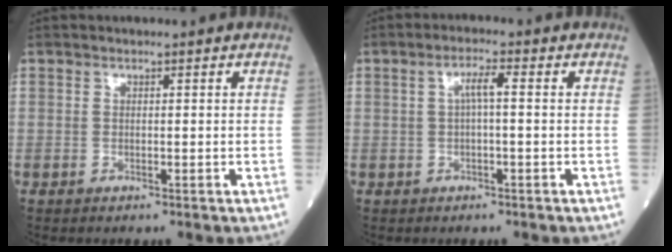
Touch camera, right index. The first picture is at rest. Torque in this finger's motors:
{"motor_torque": [0.32, -0.07, 0.16, 0.05]}